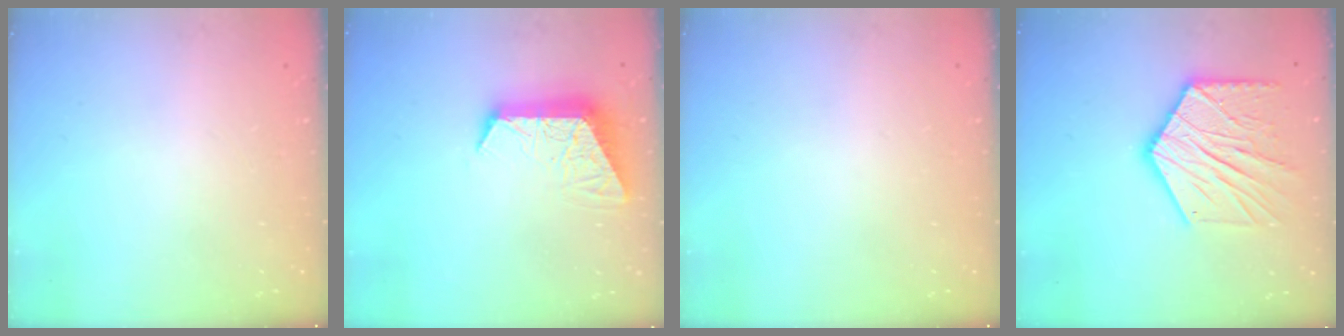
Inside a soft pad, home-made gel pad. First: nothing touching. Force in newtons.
{"total": 11.7, "press": 11.7, "slide": 1.0}
{"total": 0.0}
{"total": 17.7, "press": 17.6, "slide": 1.4}